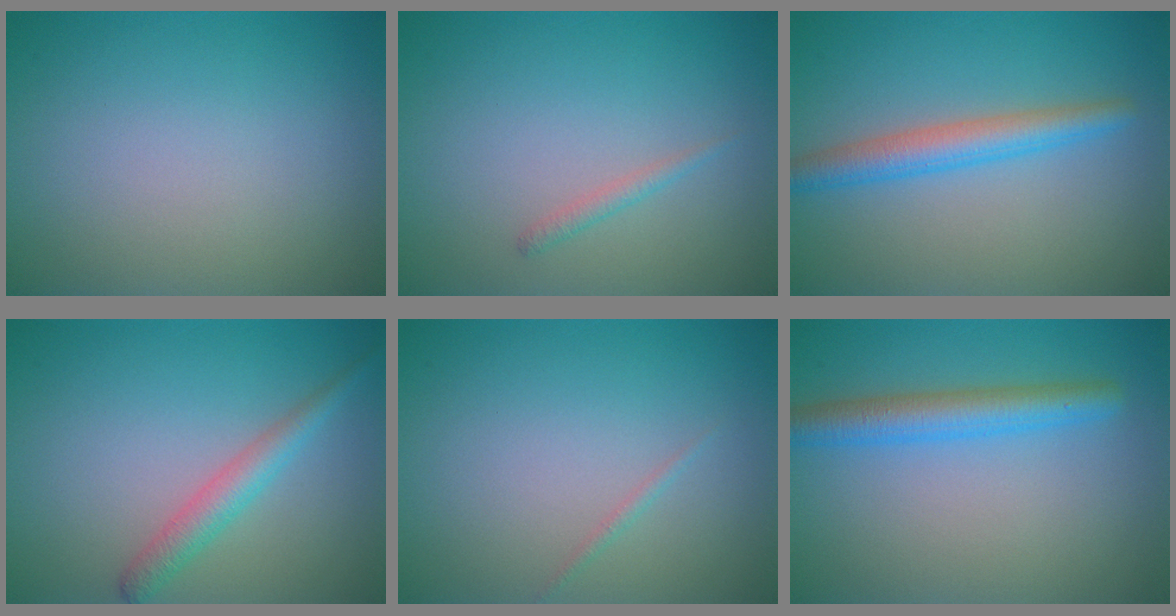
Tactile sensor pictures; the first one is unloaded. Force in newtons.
{"total": 0.9, "press": 0.9, "slide": 0.0}
{"total": 3.5, "press": 3.5, "slide": 0.1}
{"total": 2.5, "press": 2.5, "slide": 0.1}
{"total": 0.5, "press": 0.5, "slide": 0.0}
{"total": 3.8, "press": 3.8, "slide": 0.2}